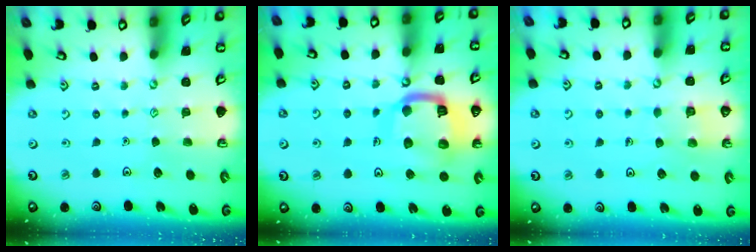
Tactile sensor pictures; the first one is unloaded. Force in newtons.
{"total": 15.1, "press": 15.0, "slide": 1.2}
{"total": 4.2, "press": 4.2, "slide": 0.4}